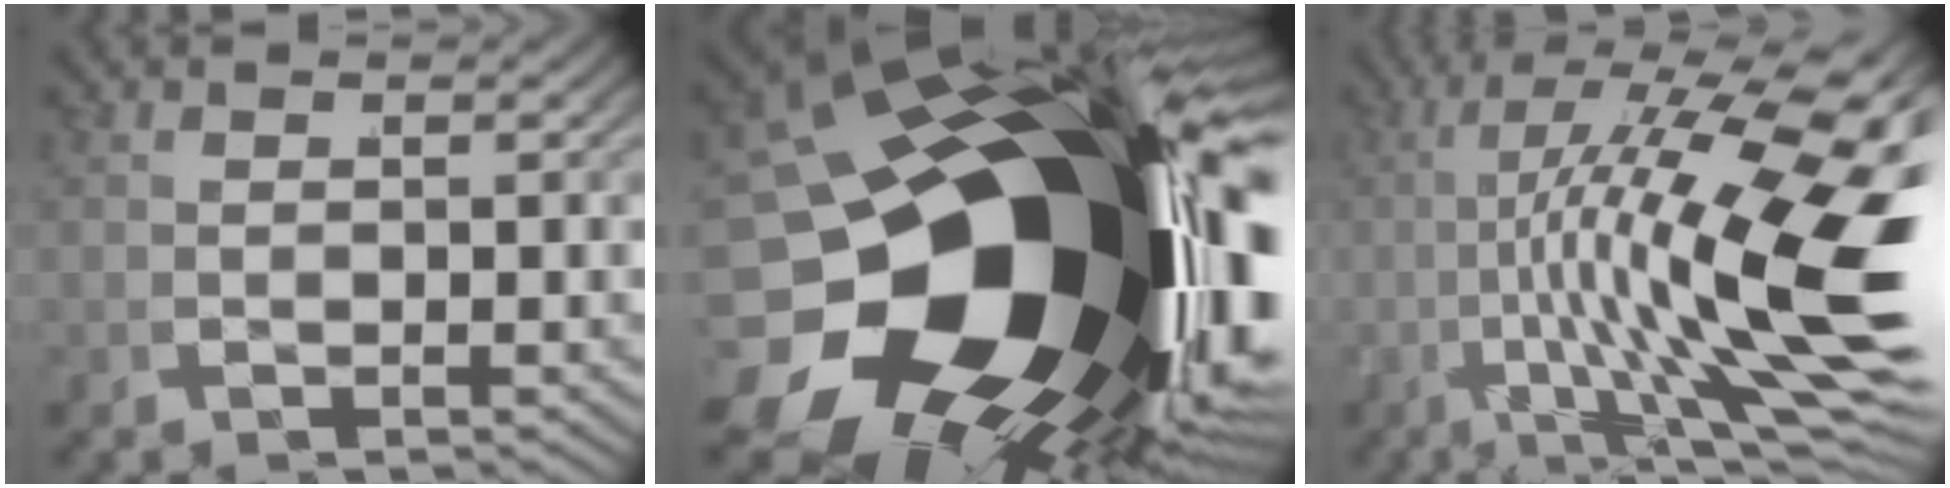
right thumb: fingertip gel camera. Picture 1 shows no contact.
{"total": 33.7, "force": [-2.5, 20.0, 27.0], "torque": [-0.426, -0.071, -0.007]}
{"total": 16.3, "force": [0.5, 7.0, 14.7], "torque": [-0.230, -0.020, 0.014]}